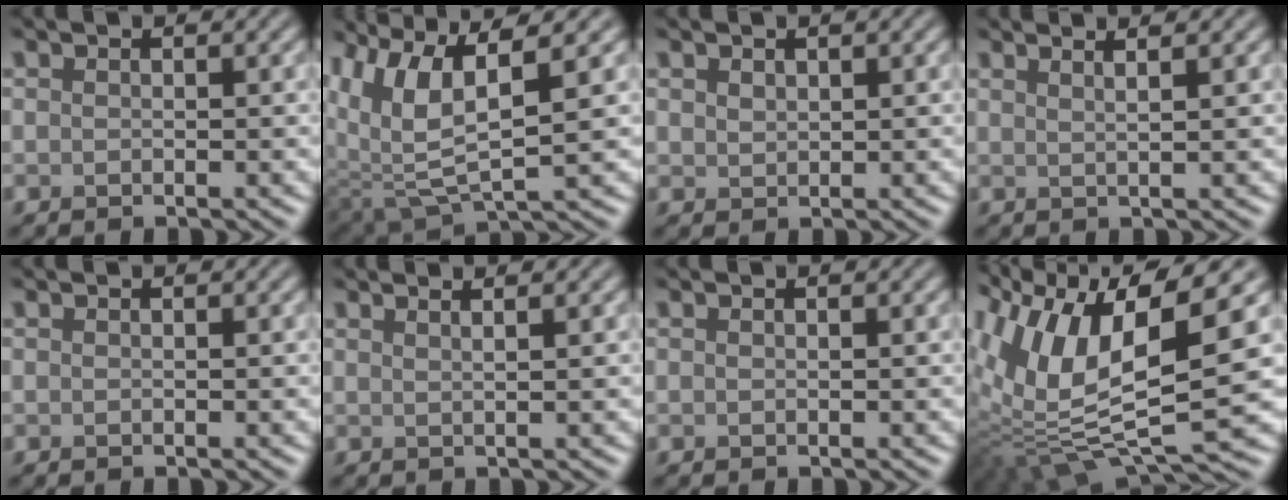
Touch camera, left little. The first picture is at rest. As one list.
[{"total": 7.0, "force": [2.6, 2.5, 6.0], "torque": [-0.135, -0.003, 0.054]}, {"total": 1.0, "force": [0.7, 0.6, 0.3], "torque": [-0.008, 0.000, 0.017]}, {"total": 3.0, "force": [1.9, 1.1, 2.1], "torque": [-0.006, 0.014, -0.005]}, {"total": 0.0}, {"total": 2.7, "force": [1.7, 1.1, 1.8], "torque": [-0.001, 0.008, -0.007]}, {"total": 0.0}, {"total": 13.0, "force": [3.4, 5.4, 11.4], "torque": [-0.242, -0.007, 0.066]}]